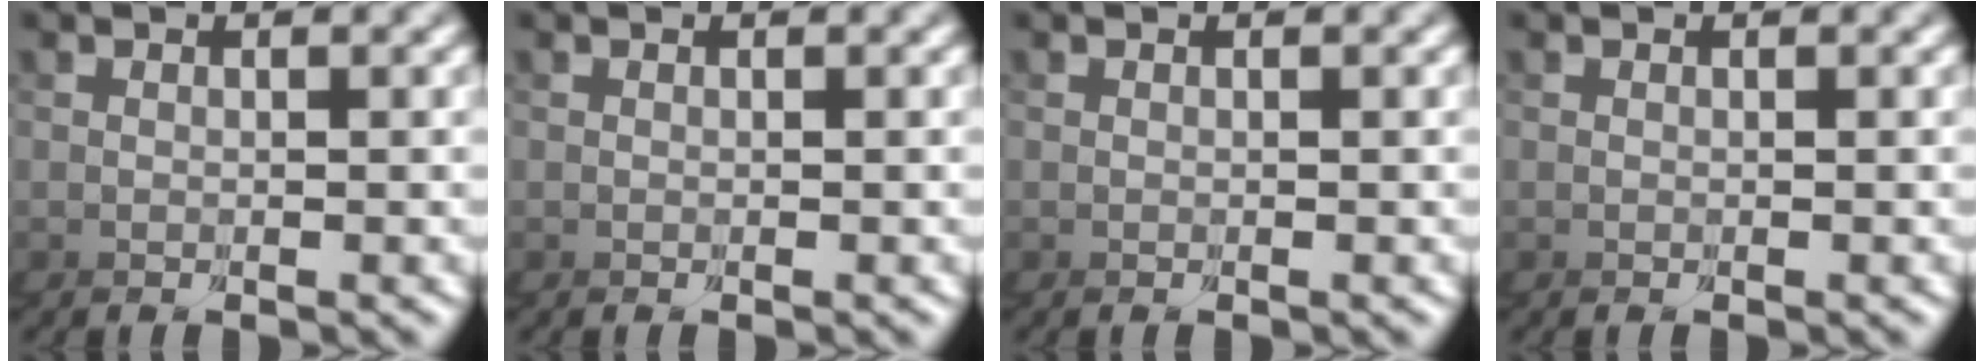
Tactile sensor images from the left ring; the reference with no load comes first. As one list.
[{"total": 0.0}, {"total": 0.0}, {"total": 0.0}]